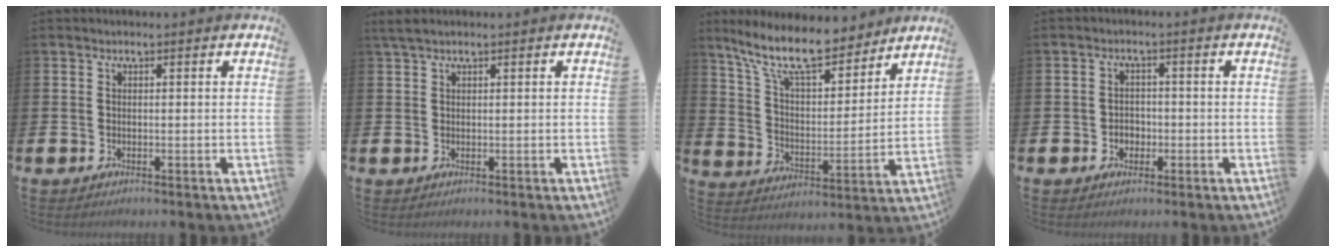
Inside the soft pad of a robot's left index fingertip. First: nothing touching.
{"total": 1.7, "force": [1.3, 0.3, 1.0], "torque": [-0.027, 0.006, 0.024]}
{"total": 12.2, "force": [10.3, 3.2, 5.8], "torque": [-0.137, -0.058, 0.179]}
{"total": 2.2, "force": [-0.7, 1.9, 0.7], "torque": [-0.005, 0.001, -0.021]}